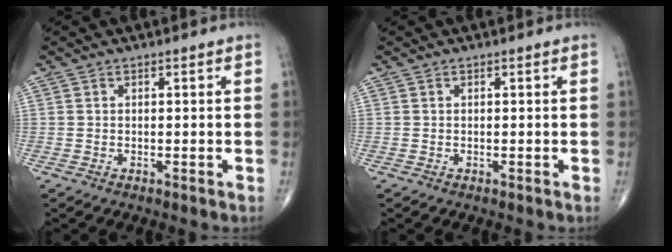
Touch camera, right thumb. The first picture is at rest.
{"total": 0.0}